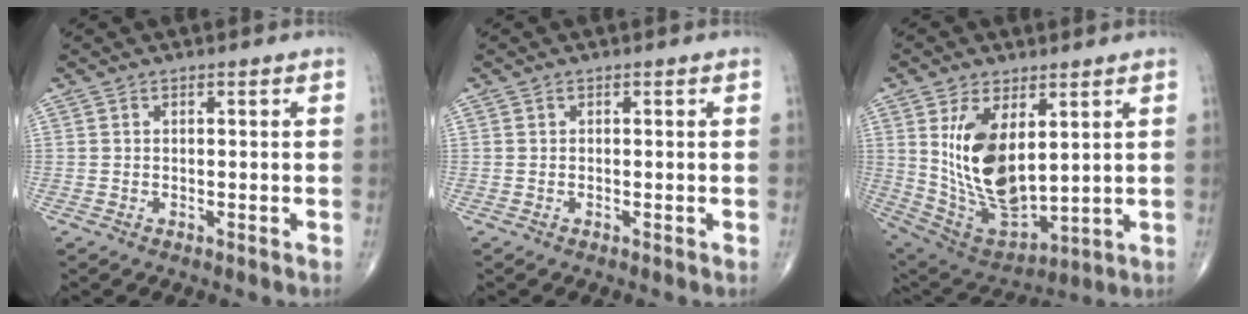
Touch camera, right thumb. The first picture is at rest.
{"total": 0.0}
{"total": 16.6, "force": [4.0, 8.7, 13.6], "torque": [-0.234, -0.024, 0.100]}